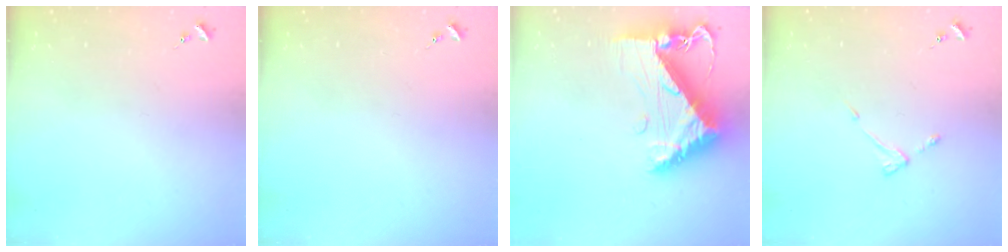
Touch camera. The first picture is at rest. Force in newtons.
{"total": 0.0}
{"total": 13.5, "press": 13.5, "slide": 1.4}
{"total": 3.3, "press": 3.2, "slide": 0.4}